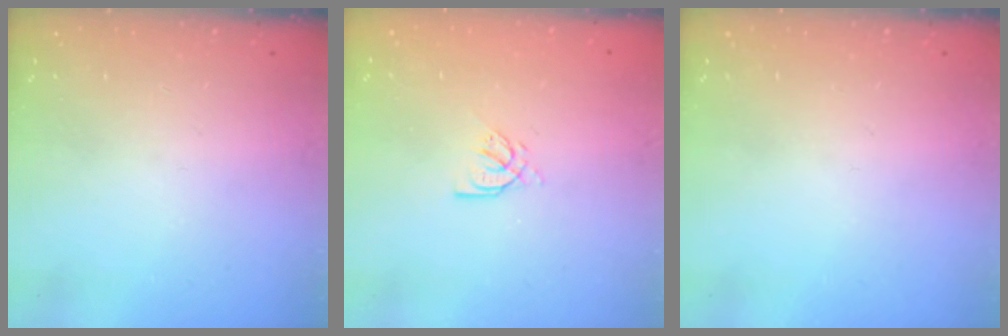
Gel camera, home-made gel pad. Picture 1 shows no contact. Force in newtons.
{"total": 4.2, "press": 4.2, "slide": 0.2}
{"total": 0.0}